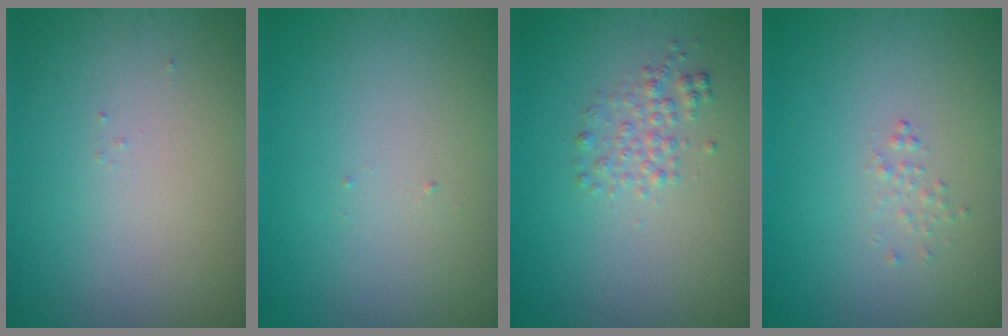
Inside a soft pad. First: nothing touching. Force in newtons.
{"total": 0.0}
{"total": 1.8, "press": 1.8, "slide": 0.0}
{"total": 0.7, "press": 0.7, "slide": 0.1}